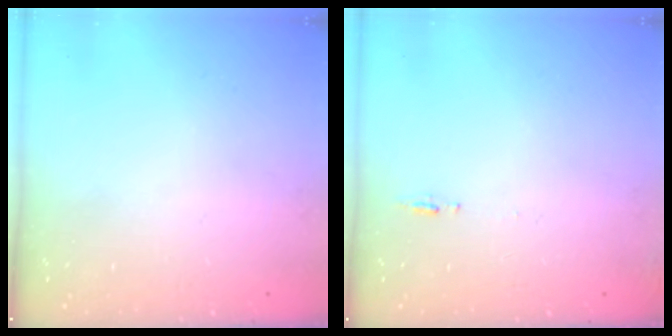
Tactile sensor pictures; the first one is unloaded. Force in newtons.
{"total": 6.0, "press": 5.7, "slide": 1.9}